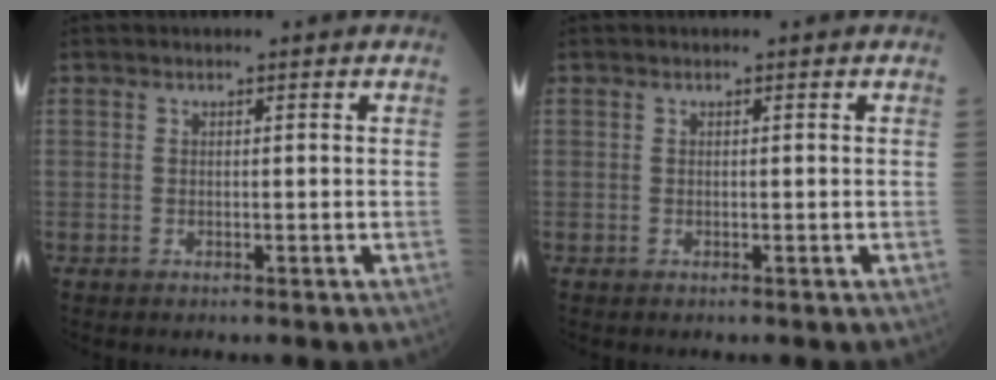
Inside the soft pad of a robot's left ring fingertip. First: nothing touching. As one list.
[{"total": 0.0}]